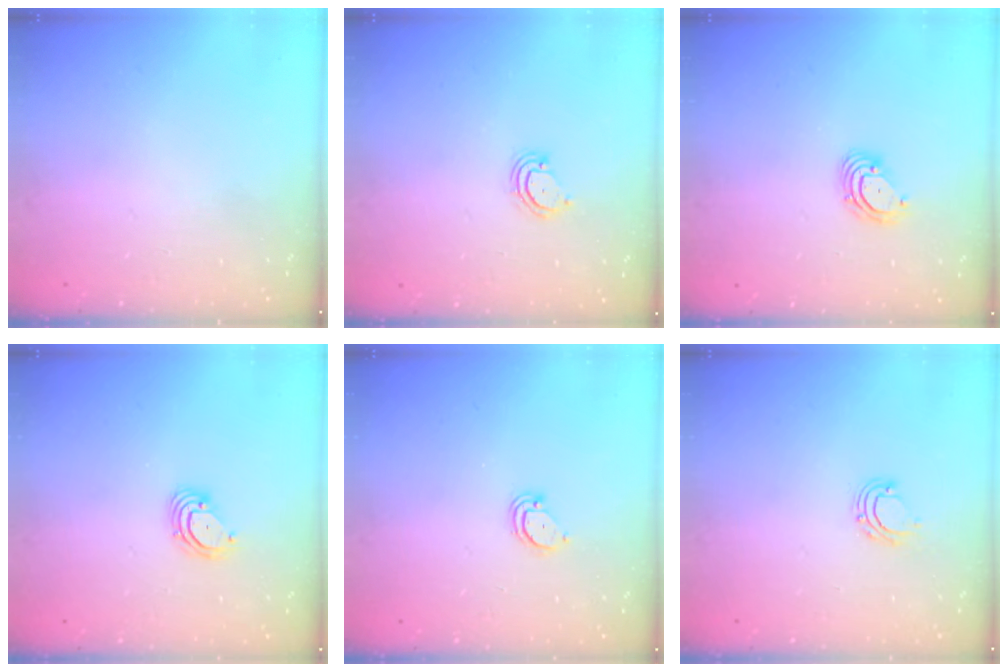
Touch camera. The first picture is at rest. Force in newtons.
{"total": 3.8, "press": 3.8, "slide": 0.5}
{"total": 3.7, "press": 3.7, "slide": 0.1}
{"total": 3.4, "press": 3.4, "slide": 0.2}
{"total": 2.6, "press": 2.6, "slide": 0.2}
{"total": 6.2, "press": 6.1, "slide": 0.5}